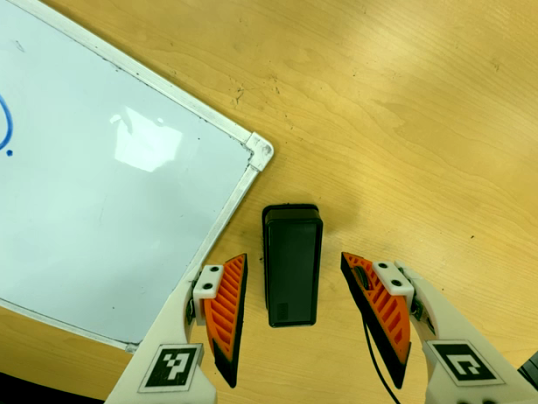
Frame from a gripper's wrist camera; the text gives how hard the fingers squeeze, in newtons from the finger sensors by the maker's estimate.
{"total": 0.0}